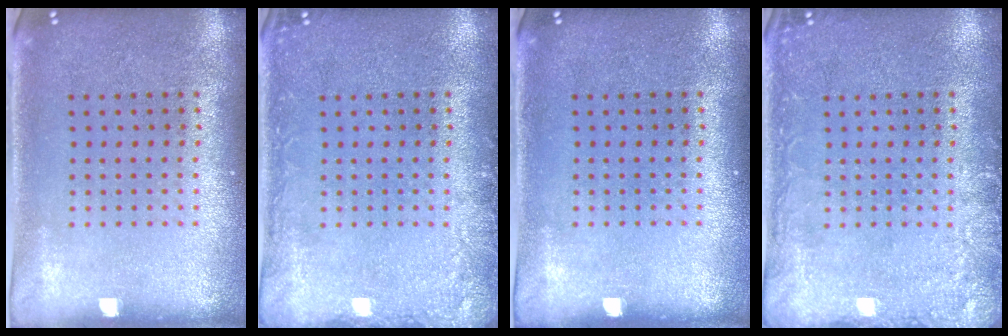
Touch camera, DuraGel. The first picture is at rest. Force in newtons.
{"total": 1.7, "press": 1.7, "slide": 0.3}
{"total": 0.0}
{"total": 2.4, "press": 2.4, "slide": 0.4}